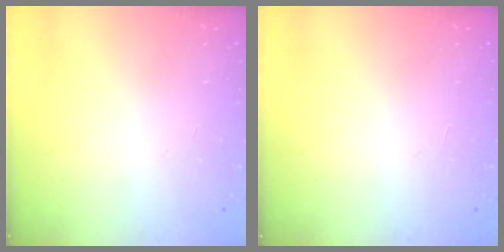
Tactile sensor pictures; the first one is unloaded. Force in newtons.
{"total": 0.0}